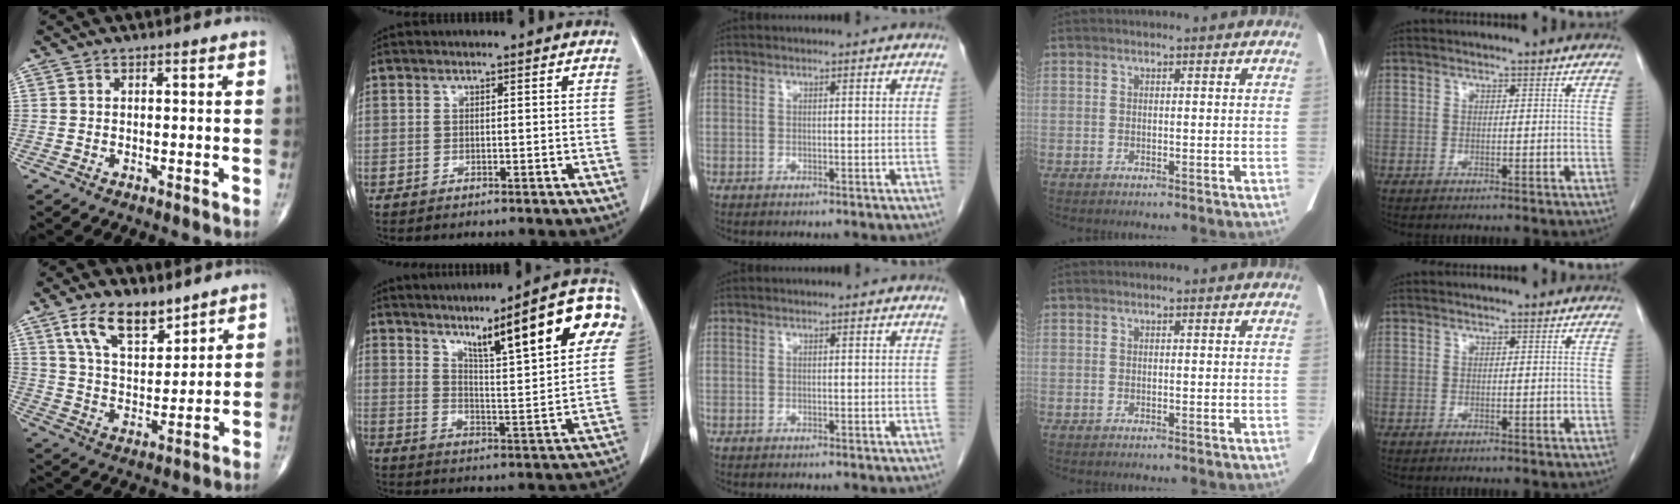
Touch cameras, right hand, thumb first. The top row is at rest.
{"thumb": {"total": 11.2, "force": [7.3, 5.4, 6.6], "torque": [-0.099, -0.043, 0.142]}, "index": {"total": 19.9, "force": [10.6, 2.1, 16.7], "torque": [-0.230, 0.010, 0.144]}}